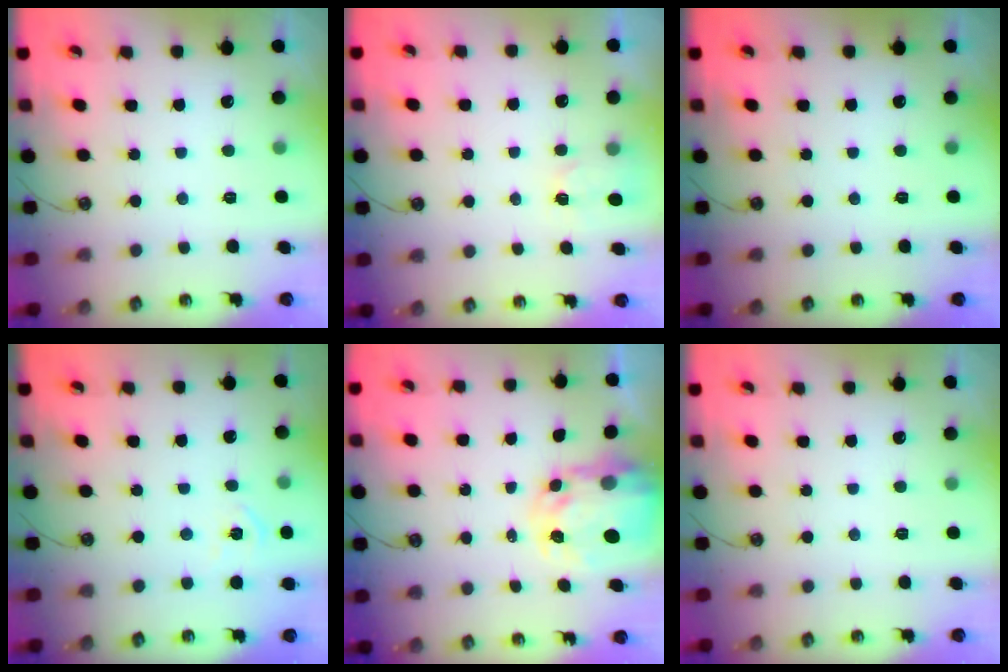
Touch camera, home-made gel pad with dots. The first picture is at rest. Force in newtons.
{"total": 2.6, "press": 2.5, "slide": 0.4}
{"total": 0.0}
{"total": 4.4, "press": 4.3, "slide": 0.6}
{"total": 5.9, "press": 5.9, "slide": 0.5}
{"total": 0.0}